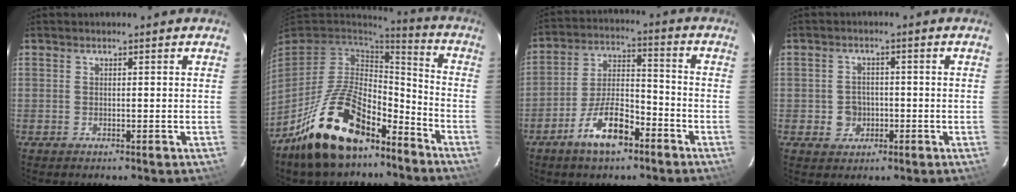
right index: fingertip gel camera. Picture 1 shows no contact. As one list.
[{"total": 20.7, "force": [-13.5, 9.5, 12.4], "torque": [-0.252, 0.008, -0.226]}, {"total": 10.6, "force": [-6.5, 4.3, 7.1], "torque": [-0.140, 0.016, -0.112]}, {"total": 3.7, "force": [-0.9, 3.5, 1.0], "torque": [-0.023, 0.010, -0.006]}]